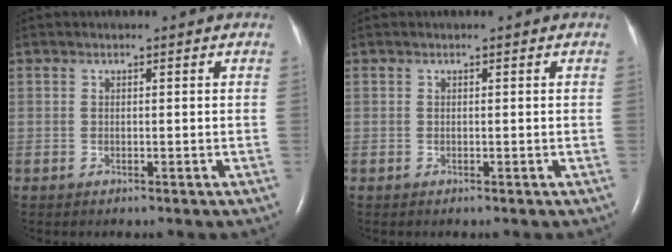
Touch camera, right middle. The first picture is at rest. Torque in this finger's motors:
{"motor_torque": [0.00, 0.00, 0.00, 0.00]}